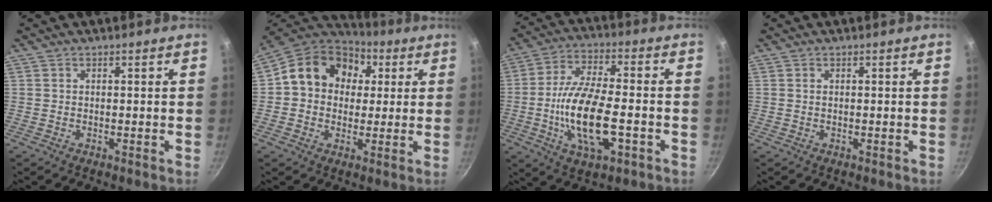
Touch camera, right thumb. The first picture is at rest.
{"total": 15.0, "force": [2.3, 12.3, 8.2], "torque": [-0.111, 0.028, 0.029]}
{"total": 16.1, "force": [-3.6, 6.7, 14.2], "torque": [-0.265, 0.016, -0.063]}
{"total": 0.0}